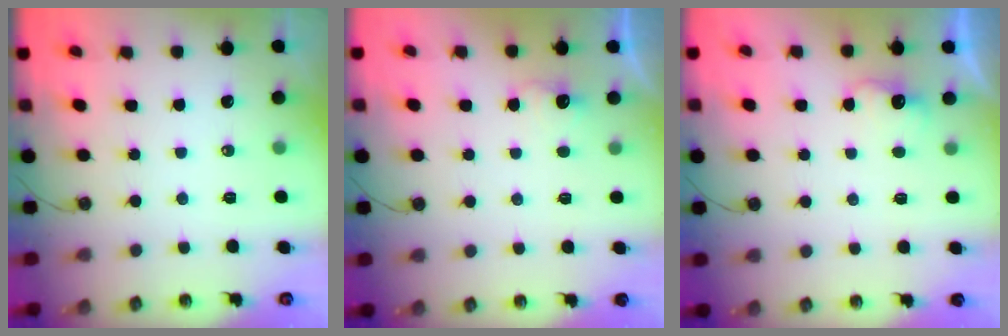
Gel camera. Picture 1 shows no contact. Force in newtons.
{"total": 2.9, "press": 2.8, "slide": 0.9}
{"total": 2.7, "press": 2.6, "slide": 0.9}